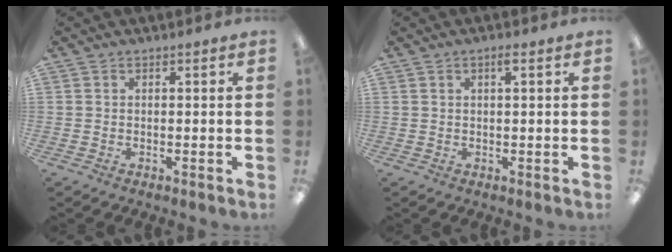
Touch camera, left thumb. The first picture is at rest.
{"total": 1.6, "force": [0.9, 0.4, 1.3], "torque": [-0.019, 0.000, 0.012]}